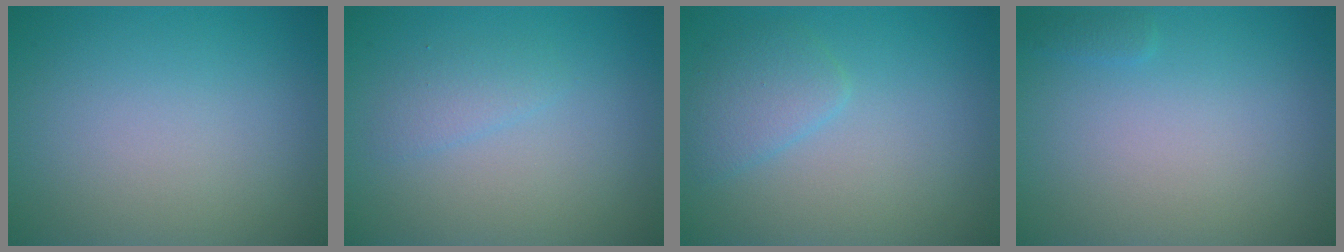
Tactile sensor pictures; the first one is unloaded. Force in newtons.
{"total": 1.3, "press": 1.3, "slide": 0.1}
{"total": 2.2, "press": 2.2, "slide": 0.1}
{"total": 0.5, "press": 0.5, "slide": 0.1}